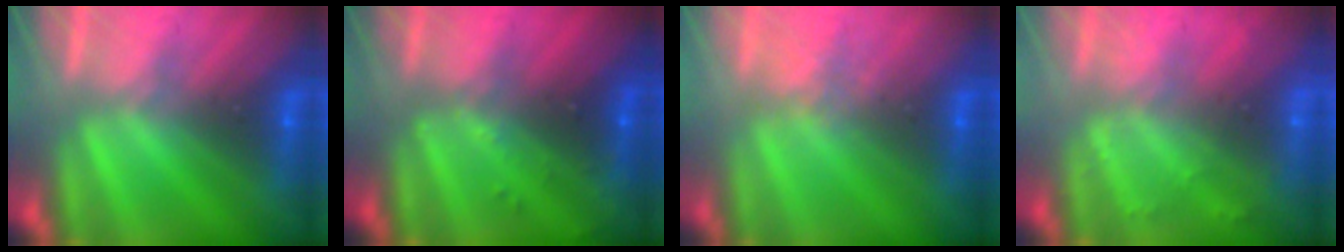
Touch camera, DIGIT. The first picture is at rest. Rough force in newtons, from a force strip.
{"total": 2.9}
{"total": 2.4}
{"total": 2.1}